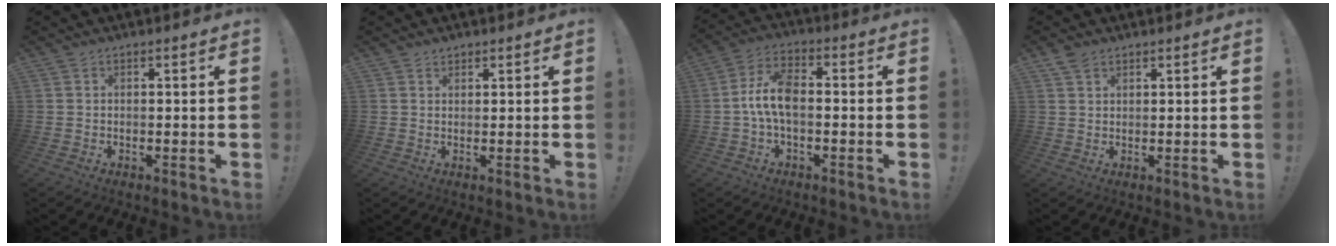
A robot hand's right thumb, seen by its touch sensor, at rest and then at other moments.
{"total": 1.1, "force": [0.9, 0.6, 0.2], "torque": [-0.001, -0.002, 0.017]}
{"total": 10.1, "force": [-1.3, 5.5, 8.5], "torque": [-0.180, 0.012, -0.021]}
{"total": 3.0, "force": [2.1, 1.8, 1.2], "torque": [-0.017, -0.008, 0.039]}